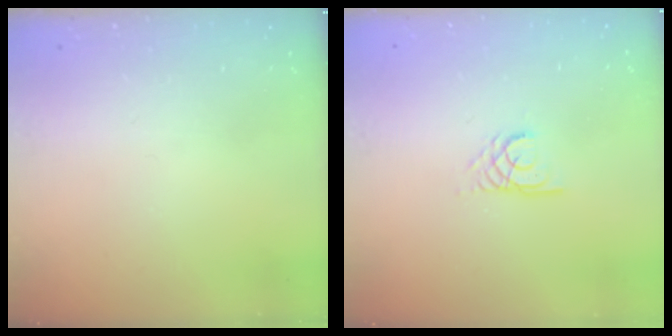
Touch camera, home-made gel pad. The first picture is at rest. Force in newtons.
{"total": 2.3, "press": 2.3, "slide": 0.1}